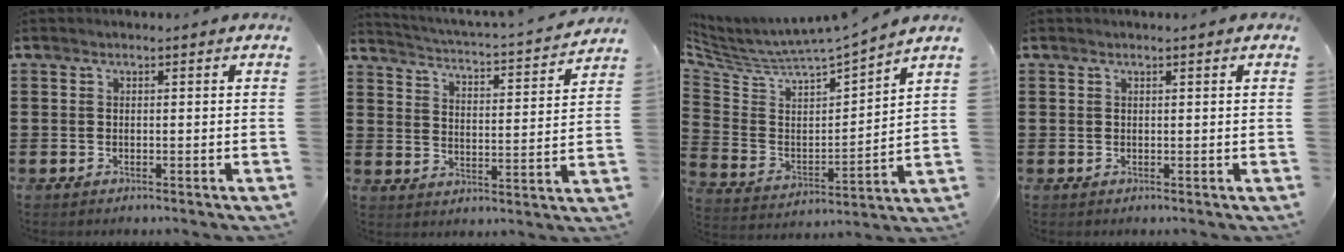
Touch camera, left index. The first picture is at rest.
{"total": 2.5, "force": [2.4, -0.4, 0.8], "torque": [-0.034, -0.032, 0.029]}
{"total": 4.5, "force": [4.3, 0.4, 1.2], "torque": [-0.053, -0.051, 0.065]}
{"total": 0.8, "force": [0.6, 0.0, 0.5], "torque": [-0.010, -0.001, 0.012]}